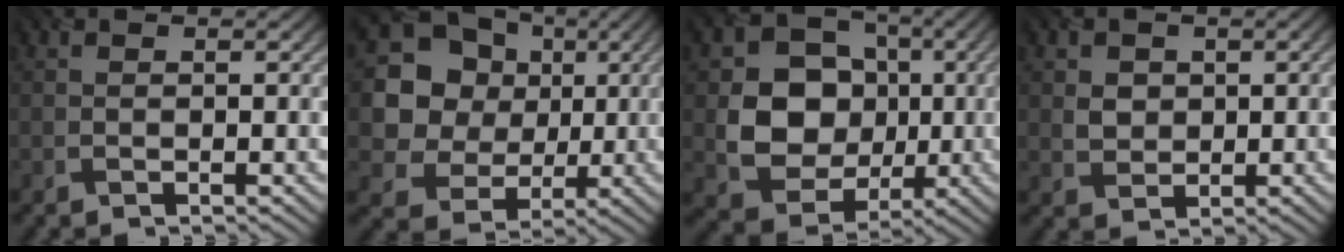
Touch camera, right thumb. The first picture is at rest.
{"total": 14.9, "force": [3.2, 13.3, 5.9], "torque": [-0.204, 0.034, 0.062]}
{"total": 10.9, "force": [0.0, 9.2, 5.8], "torque": [-0.122, -0.012, -0.008]}
{"total": 2.8, "force": [0.8, 2.4, 1.2], "torque": [-0.034, -0.004, 0.011]}